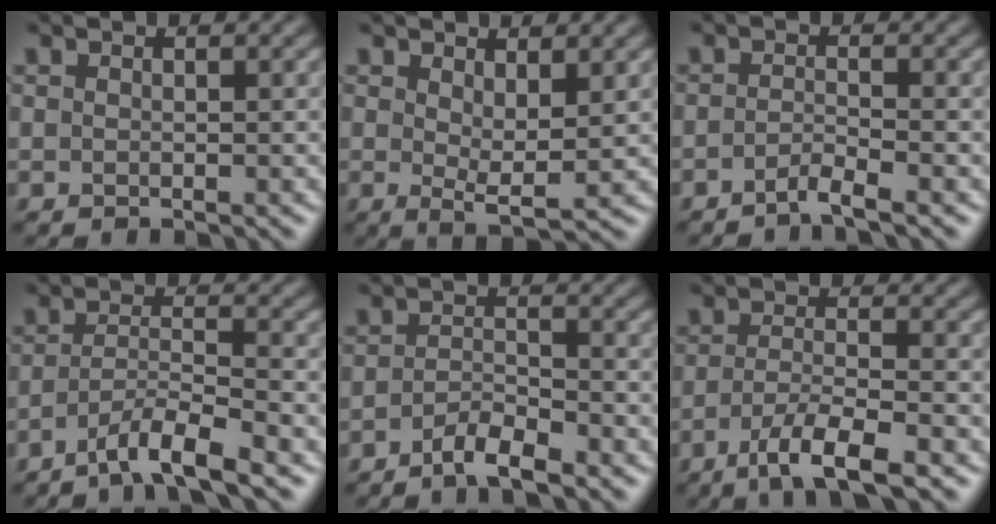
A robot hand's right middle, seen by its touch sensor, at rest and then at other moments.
{"total": 3.1, "force": [1.1, 1.0, 2.7], "torque": [-0.048, -0.011, 0.022]}
{"total": 1.9, "force": [-1.3, 0.2, 1.4], "torque": [-0.019, 0.001, -0.033]}
{"total": 5.0, "force": [-3.6, 0.7, 3.4], "torque": [-0.055, 0.001, -0.072]}
{"total": 2.8, "force": [-2.1, 0.5, 1.8], "torque": [-0.032, 0.003, -0.045]}
{"total": 5.1, "force": [-3.1, 1.0, 3.9], "torque": [-0.068, -0.004, -0.061]}